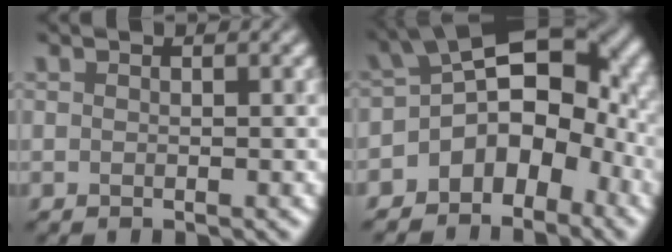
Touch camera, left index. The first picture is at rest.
{"total": 8.8, "force": [-2.9, 5.6, 6.2], "torque": [-0.069, 0.016, -0.065]}